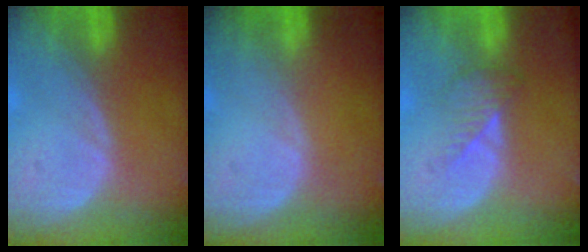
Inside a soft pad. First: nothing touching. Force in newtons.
{"total": 0.0}
{"total": 3.4, "press": 3.1, "slide": 1.4}